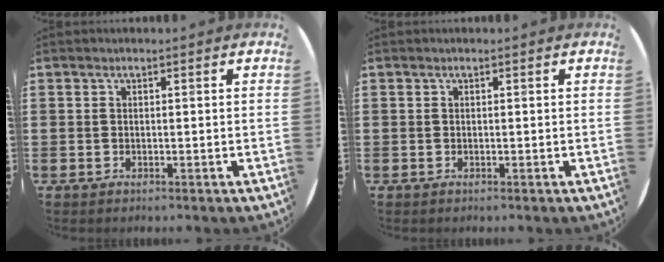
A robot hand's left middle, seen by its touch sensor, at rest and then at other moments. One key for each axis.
{"total": 0.0}